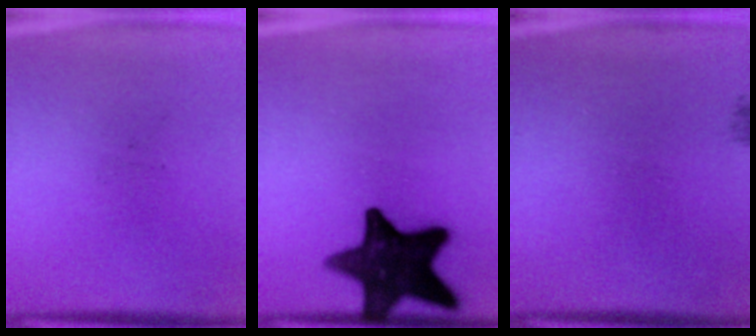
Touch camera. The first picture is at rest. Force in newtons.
{"total": 16.2}
{"total": 0.7}